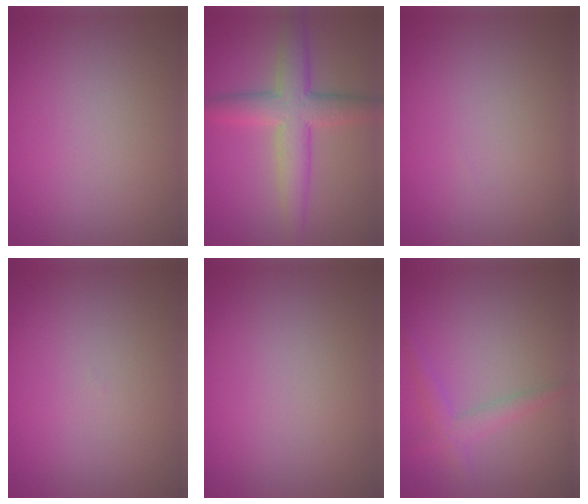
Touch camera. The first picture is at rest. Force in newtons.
{"total": 5.7, "press": 5.7, "slide": 0.2}
{"total": 0.0}
{"total": 0.0}
{"total": 0.0}
{"total": 2.0, "press": 2.0, "slide": 0.1}